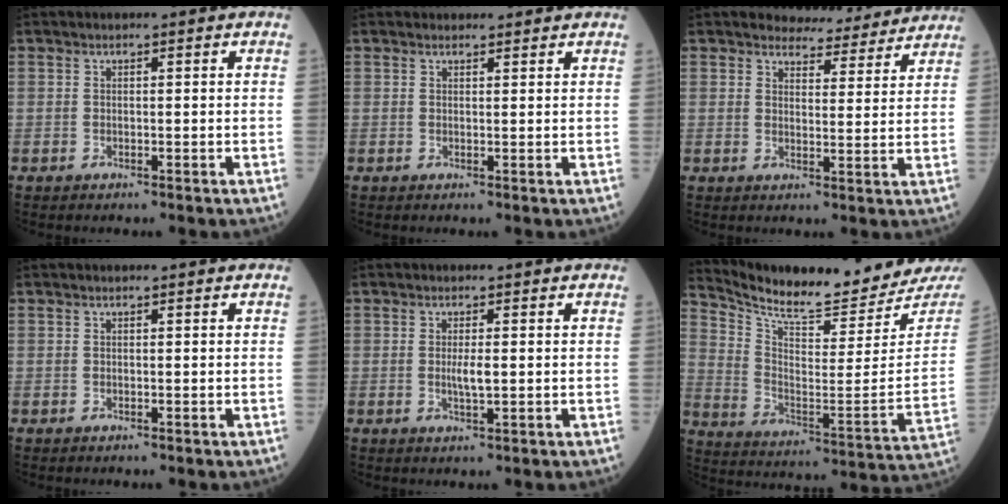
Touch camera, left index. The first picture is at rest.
{"total": 1.5, "force": [1.4, 0.4, -0.1], "torque": [-0.008, 0.003, 0.019]}
{"total": 7.6, "force": [7.3, 1.9, 0.6], "torque": [-0.004, -0.006, 0.085]}
{"total": 0.0}
{"total": 2.2, "force": [0.1, 0.3, 2.2], "torque": [-0.046, -0.004, 0.002]}
{"total": 18.4, "force": [17.8, 1.0, 4.7], "torque": [-0.102, -0.090, 0.261]}